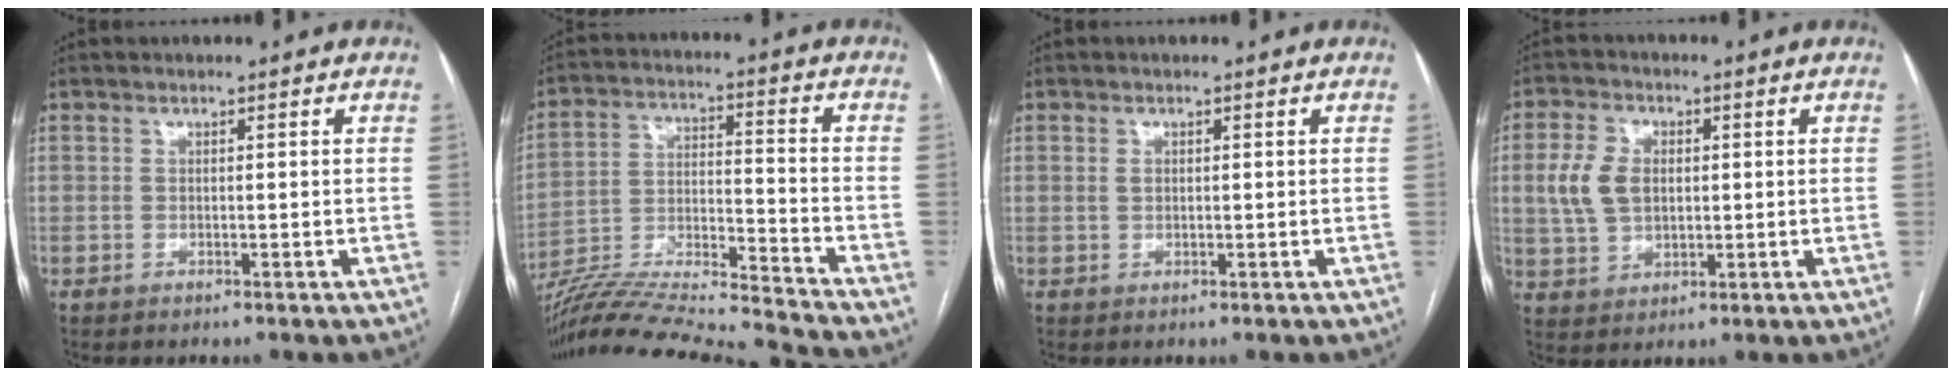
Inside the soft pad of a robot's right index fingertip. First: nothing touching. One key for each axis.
{"total": 20.9, "fx": -19.7, "fy": -1.7, "fz": 6.8, "tx": -0.144, "ty": -0.014, "tz": -0.328}
{"total": 0.9, "fx": 0.2, "fy": 0.7, "fz": 0.6, "tx": -0.012, "ty": 0.005, "tz": 0.005}
{"total": 7.5, "fx": 1.0, "fy": 5.3, "fz": 5.2, "tx": -0.124, "ty": 0.020, "tz": 0.027}